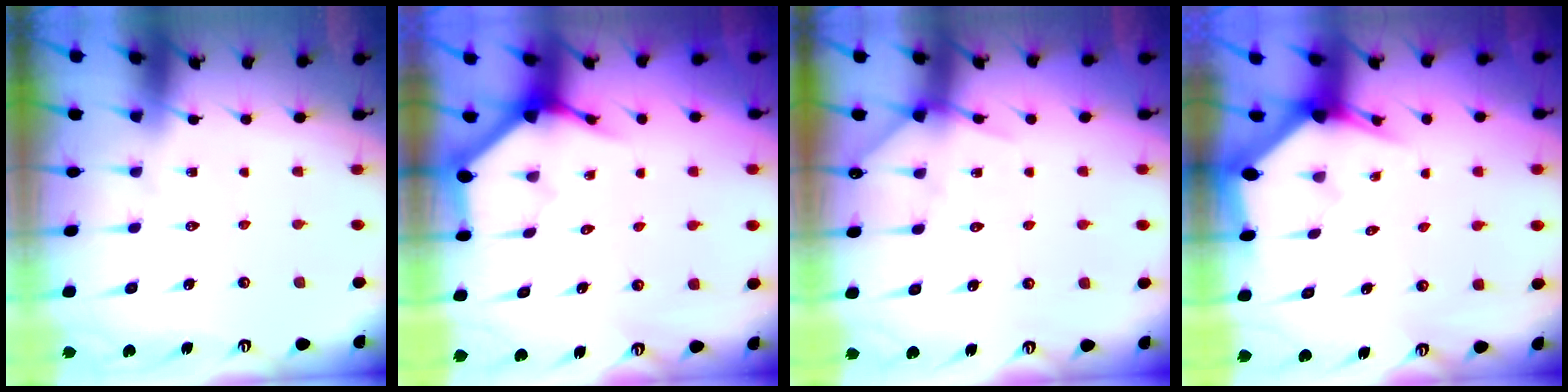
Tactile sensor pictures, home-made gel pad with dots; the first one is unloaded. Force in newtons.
{"total": 3.7, "press": 3.7, "slide": 0.4}
{"total": 5.9, "press": 5.9, "slide": 0.8}
{"total": 2.8, "press": 2.8, "slide": 0.1}